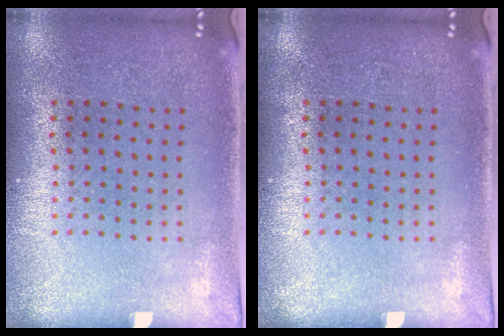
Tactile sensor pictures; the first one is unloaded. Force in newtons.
{"total": 0.0}